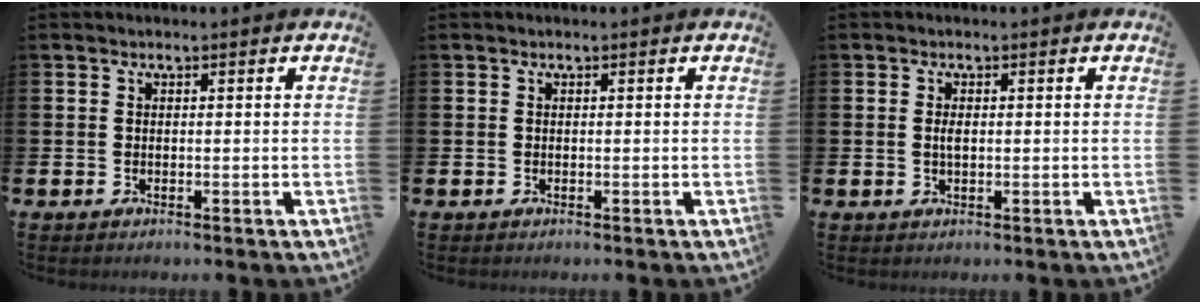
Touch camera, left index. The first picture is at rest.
{"total": 0.0}
{"total": 1.2, "force": [0.0, 0.5, 1.1], "torque": [-0.022, 0.003, -0.002]}